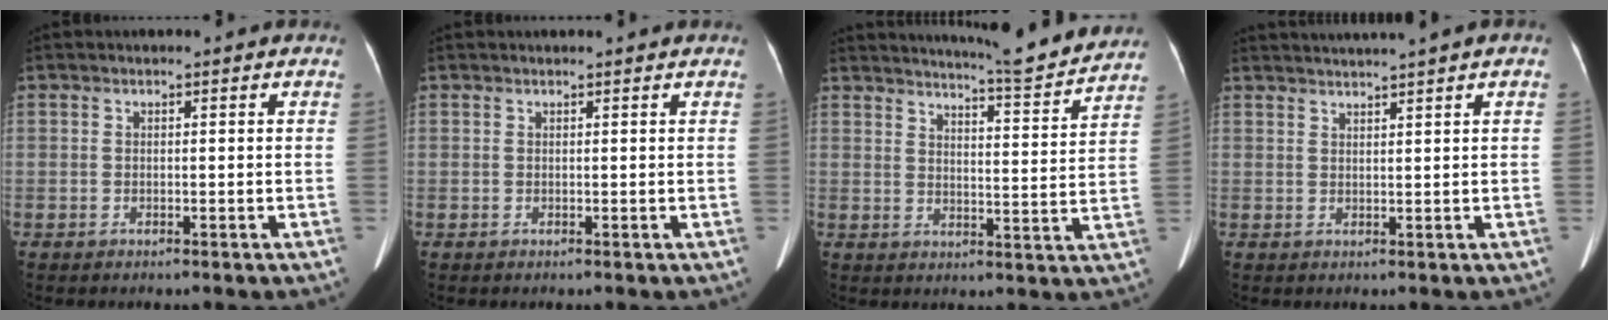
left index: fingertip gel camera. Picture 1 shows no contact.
{"total": 1.8, "force": [1.7, 0.0, 0.5], "torque": [-0.008, 0.014, 0.021]}
{"total": 11.8, "force": [11.1, -0.6, 3.9], "torque": [-0.065, -0.022, 0.144]}
{"total": 4.9, "force": [4.1, -1.1, 2.4], "torque": [-0.038, 0.023, 0.068]}